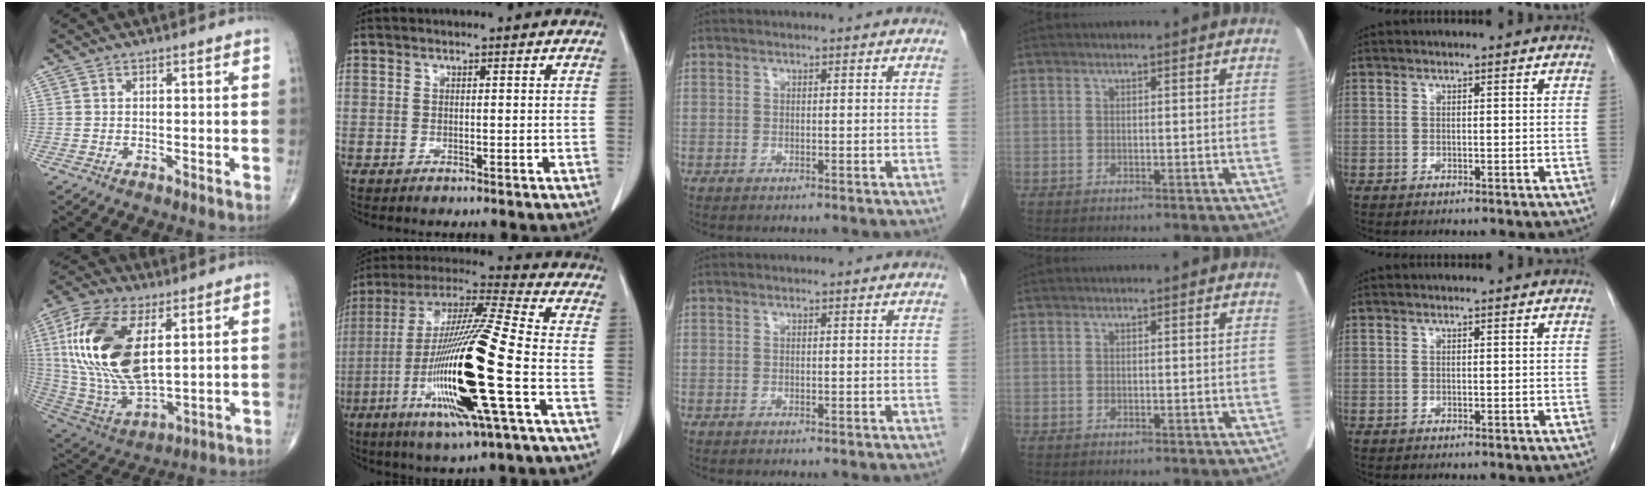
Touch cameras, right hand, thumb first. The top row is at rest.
{"thumb": {"total": 23.3, "force": [5.6, 11.6, 19.5], "torque": [-0.396, -0.025, 0.107]}, "index": {"total": 22.1, "force": [-6.1, 0.4, 21.2], "torque": [-0.438, -0.031, -0.122]}}